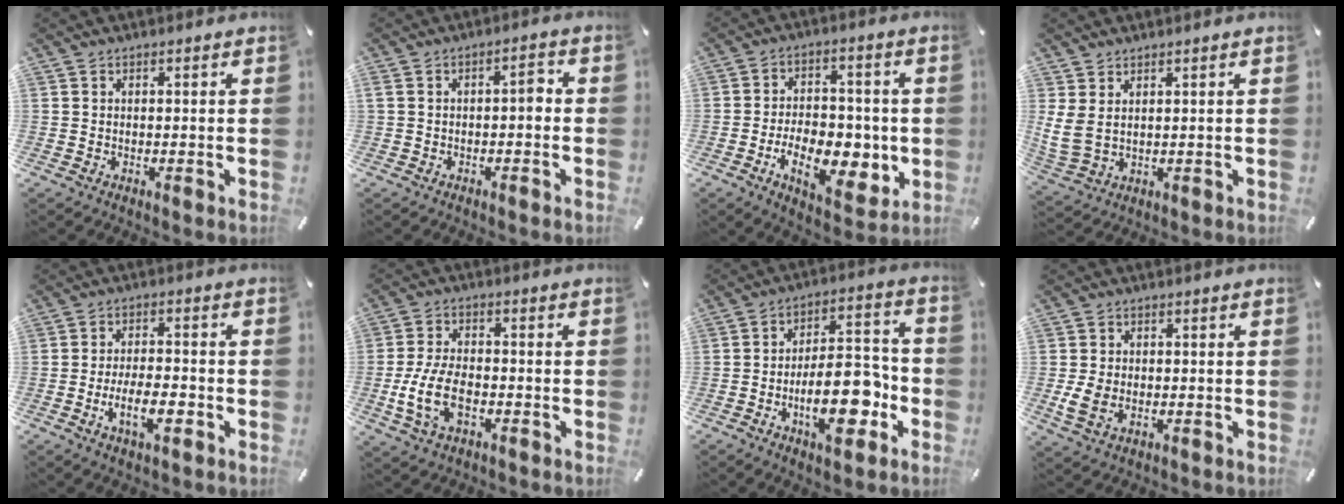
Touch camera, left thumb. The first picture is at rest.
{"total": 3.6, "force": [-0.9, 1.5, 3.2], "torque": [-0.058, 0.017, -0.020]}
{"total": 15.0, "force": [-4.2, 8.8, 11.4], "torque": [-0.184, 0.005, -0.067]}
{"total": 4.8, "force": [2.4, 2.4, 3.3], "torque": [-0.080, -0.012, 0.047]}
{"total": 8.8, "force": [-3.3, 3.5, 7.4], "torque": [-0.134, 0.010, -0.057]}
{"total": 10.3, "force": [-2.9, 6.4, 7.6], "torque": [-0.171, 0.002, -0.052]}
{"total": 16.1, "force": [-5.6, 7.4, 13.1], "torque": [-0.216, 0.012, -0.095]}
{"total": 4.8, "force": [-1.0, 3.4, 3.3], "torque": [-0.076, 0.002, -0.021]}